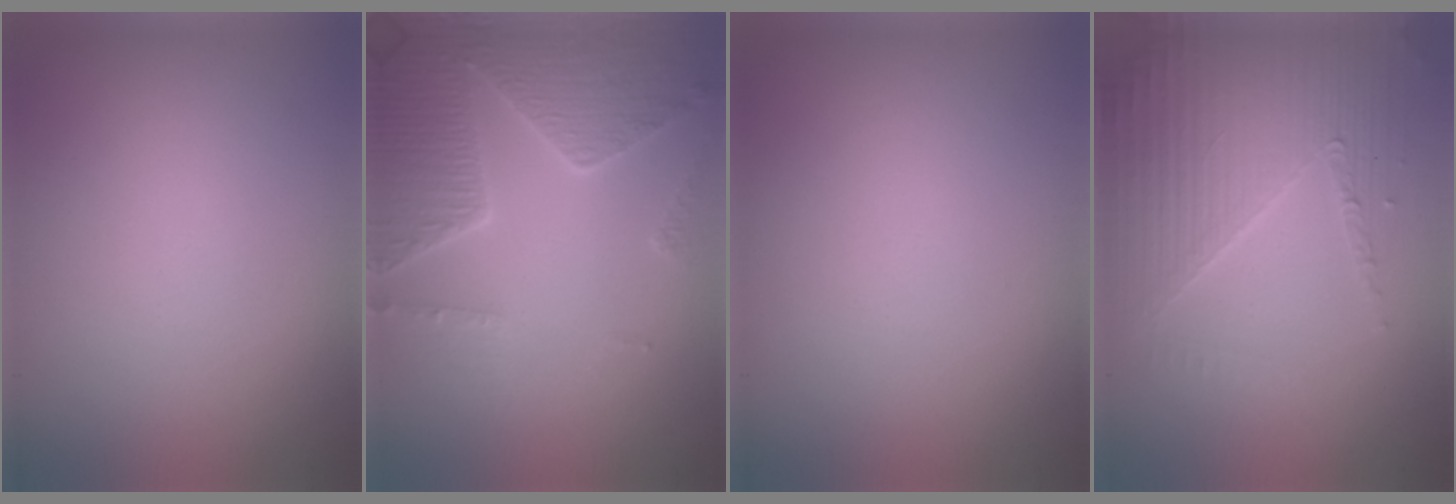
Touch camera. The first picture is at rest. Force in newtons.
{"total": 5.7, "press": 4.9, "slide": 3.0}
{"total": 0.0}
{"total": 4.1, "press": 3.7, "slide": 1.8}